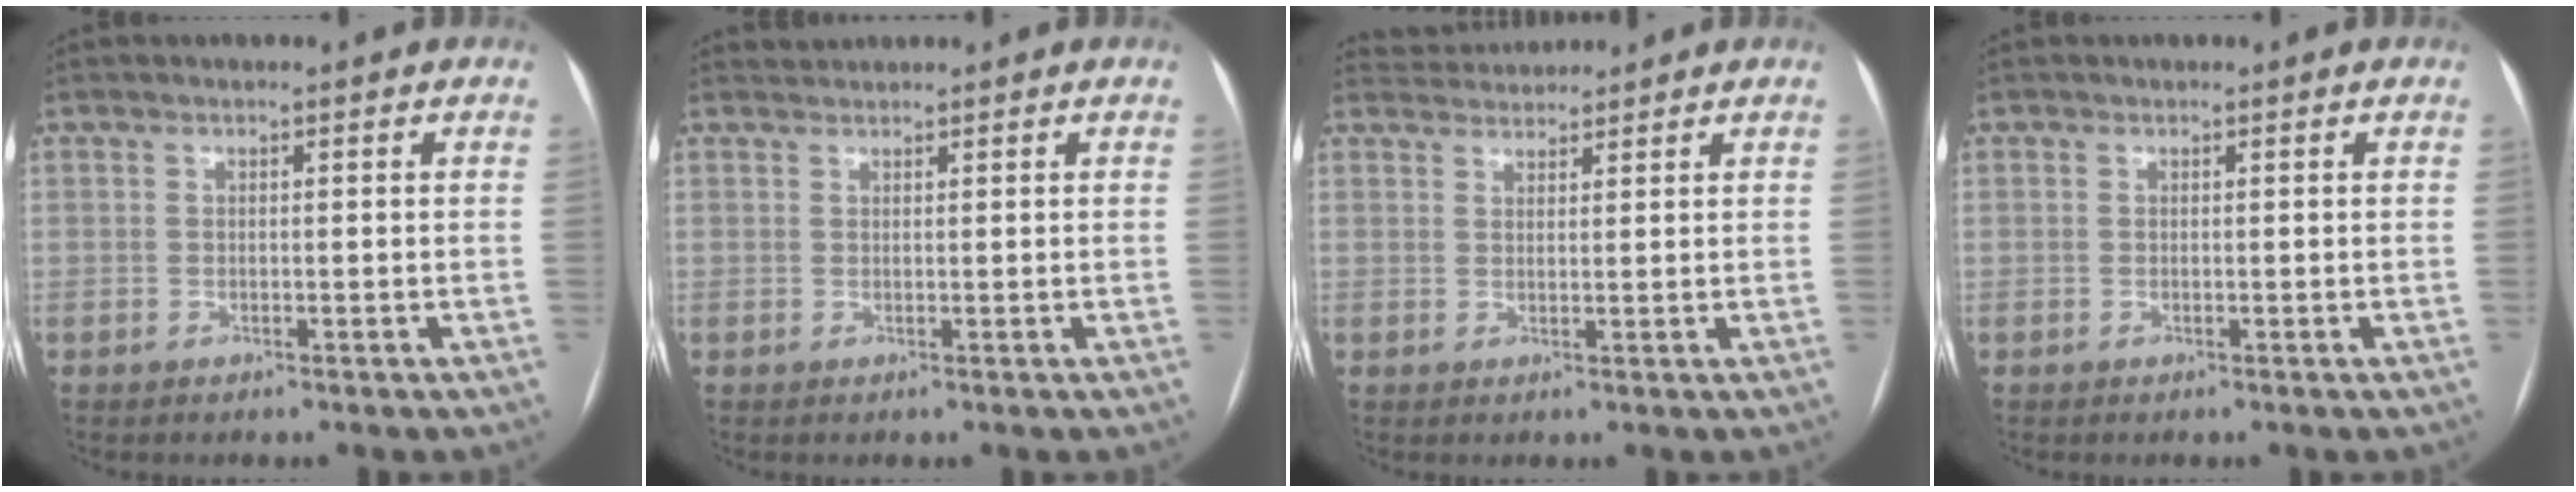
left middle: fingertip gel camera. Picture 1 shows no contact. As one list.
[{"total": 1.0, "force": [0.9, -0.1, -0.4], "torque": [-0.005, 0.009, 0.020]}, {"total": 3.3, "force": [3.3, 0.2, -0.3], "torque": [-0.005, 0.023, 0.062]}, {"total": 0.0}]